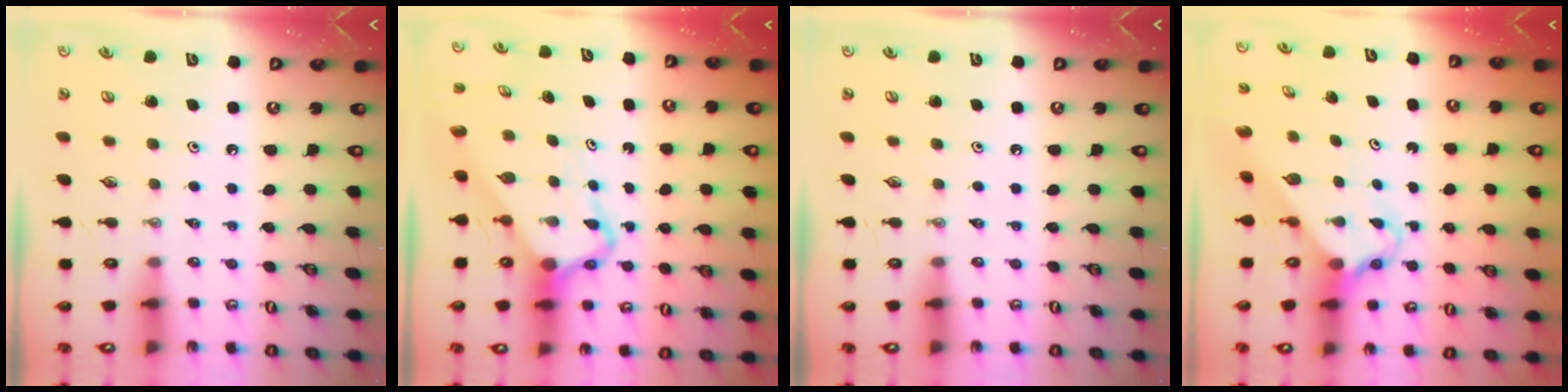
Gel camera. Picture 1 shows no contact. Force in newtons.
{"total": 6.2, "press": 6.2, "slide": 0.6}
{"total": 0.0}
{"total": 2.7, "press": 2.7, "slide": 0.2}